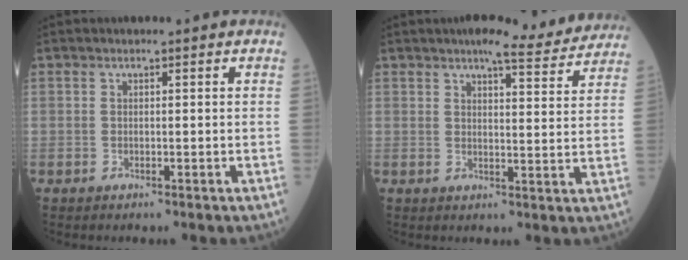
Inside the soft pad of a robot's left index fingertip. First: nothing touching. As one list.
[{"total": 10.0, "force": [9.1, 1.2, 3.8], "torque": [-0.046, -0.001, 0.098]}]